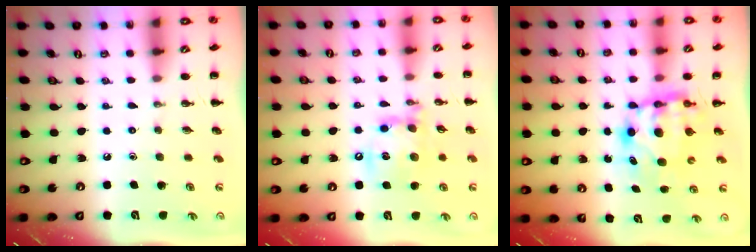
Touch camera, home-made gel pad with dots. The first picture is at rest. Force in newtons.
{"total": 15.1, "press": 14.9, "slide": 2.6}
{"total": 6.5, "press": 6.3, "slide": 1.8}